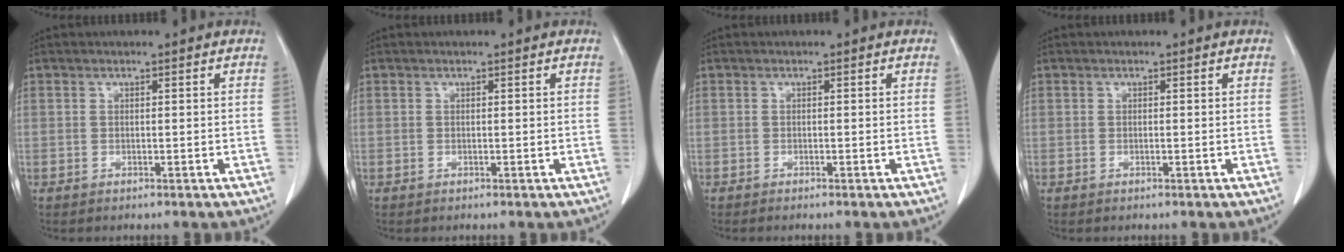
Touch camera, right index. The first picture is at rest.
{"total": 0.0}
{"total": 1.0, "force": [-0.9, -0.1, 0.5], "torque": [-0.008, 0.000, -0.011]}
{"total": 0.0}